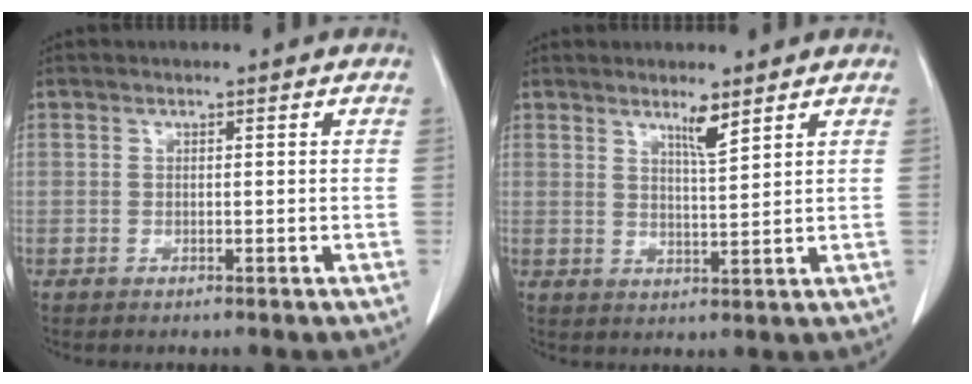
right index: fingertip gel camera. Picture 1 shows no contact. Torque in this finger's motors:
{"motor_torque": [0.09, 0.16, 0.08, 0.03]}